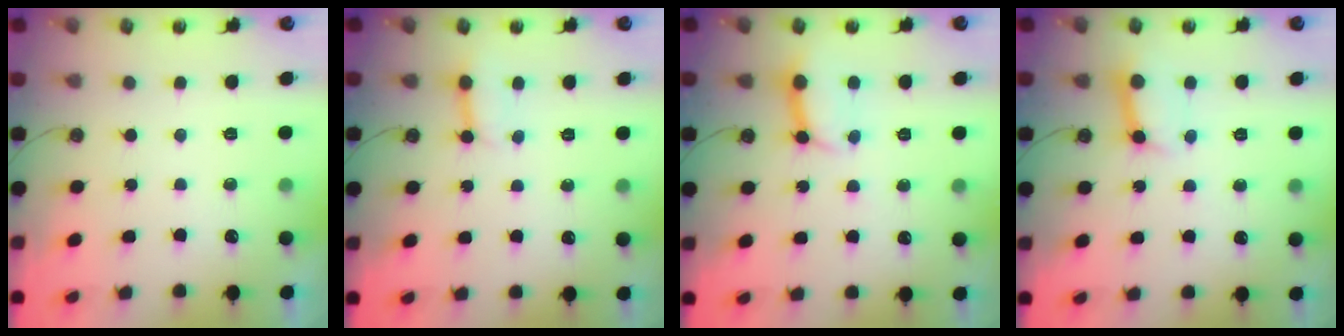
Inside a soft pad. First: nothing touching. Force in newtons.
{"total": 3.3, "press": 3.3, "slide": 0.5}
{"total": 10.8, "press": 10.7, "slide": 1.4}
{"total": 9.4, "press": 9.3, "slide": 1.0}